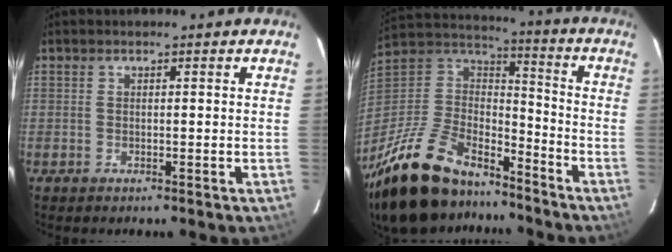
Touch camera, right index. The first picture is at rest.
{"total": 27.6, "force": [-20.2, 12.1, 14.4], "torque": [-0.305, -0.004, -0.330]}